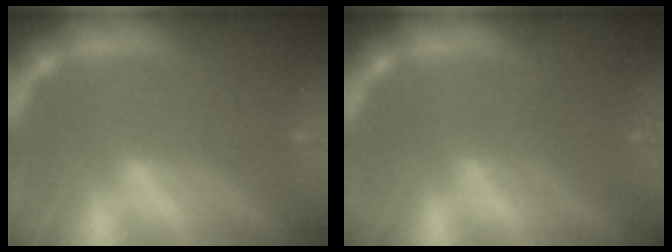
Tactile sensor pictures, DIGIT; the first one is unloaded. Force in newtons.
{"total": 2.5}